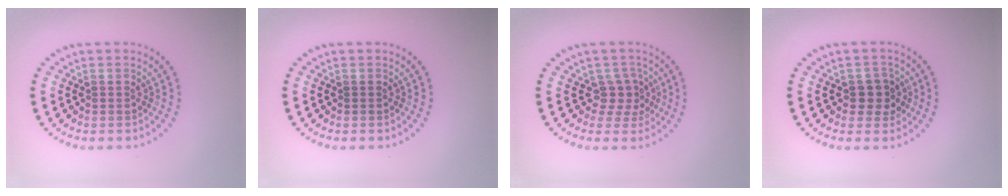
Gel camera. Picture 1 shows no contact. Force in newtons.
{"total": 0.0}
{"total": 2.2, "press": 1.6, "slide": 1.5}
{"total": 2.4, "press": 2.2, "slide": 0.8}